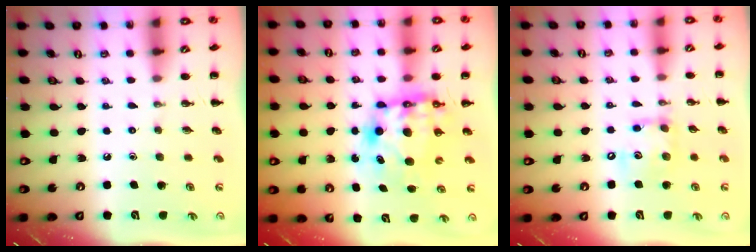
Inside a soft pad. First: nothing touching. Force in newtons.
{"total": 9.3, "press": 9.1, "slide": 2.2}
{"total": 11.2, "press": 11.0, "slide": 1.9}